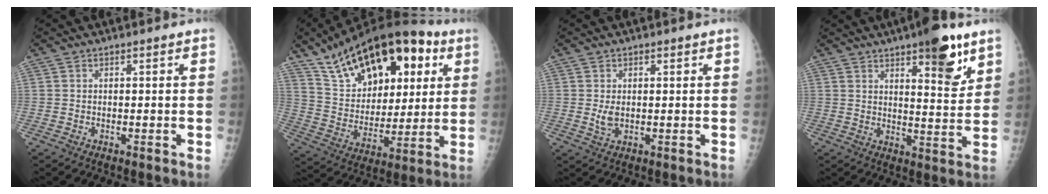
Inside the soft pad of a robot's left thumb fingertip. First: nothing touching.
{"total": 26.4, "force": [13.0, 14.4, 17.9], "torque": [-0.256, -0.011, 0.222]}
{"total": 2.5, "force": [0.2, 1.5, 2.0], "torque": [-0.036, -0.007, 0.009]}
{"total": 11.8, "force": [7.0, 3.4, 8.9], "torque": [-0.100, -0.039, 0.098]}